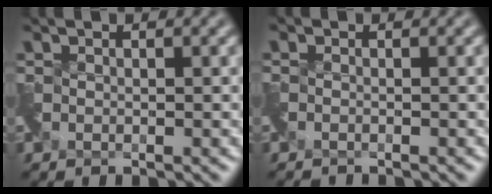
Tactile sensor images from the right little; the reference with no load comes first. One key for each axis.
{"total": 1.6, "fx": -1.4, "fy": -0.3, "fz": -0.7, "tx": 0.009, "ty": -0.018, "tz": -0.030}